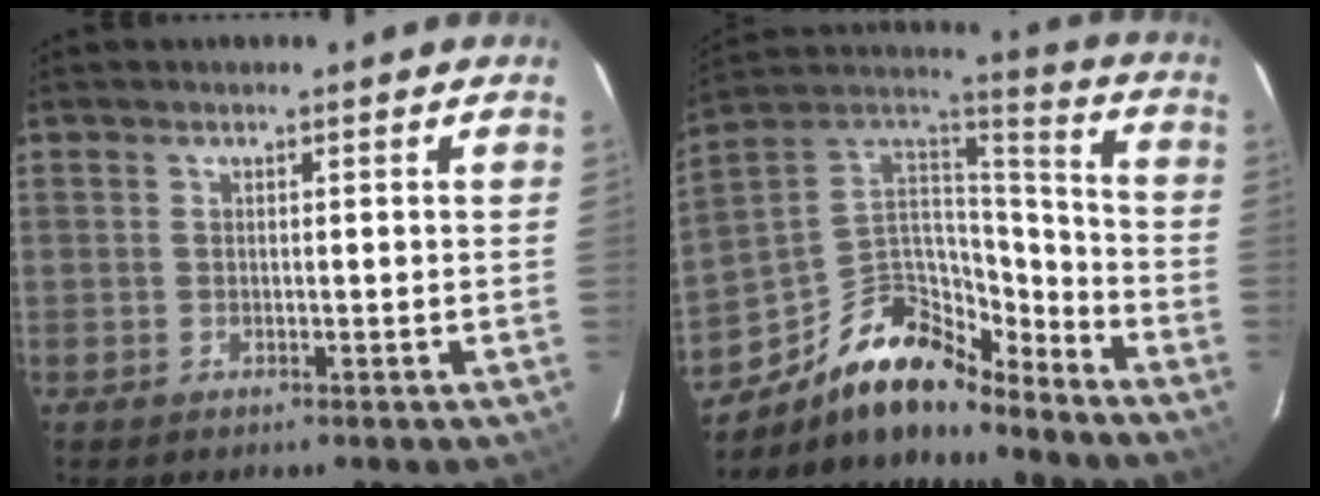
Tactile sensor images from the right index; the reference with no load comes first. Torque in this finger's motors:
{"motor_torque": [1.03, -1.11, 0.34, 0.02]}